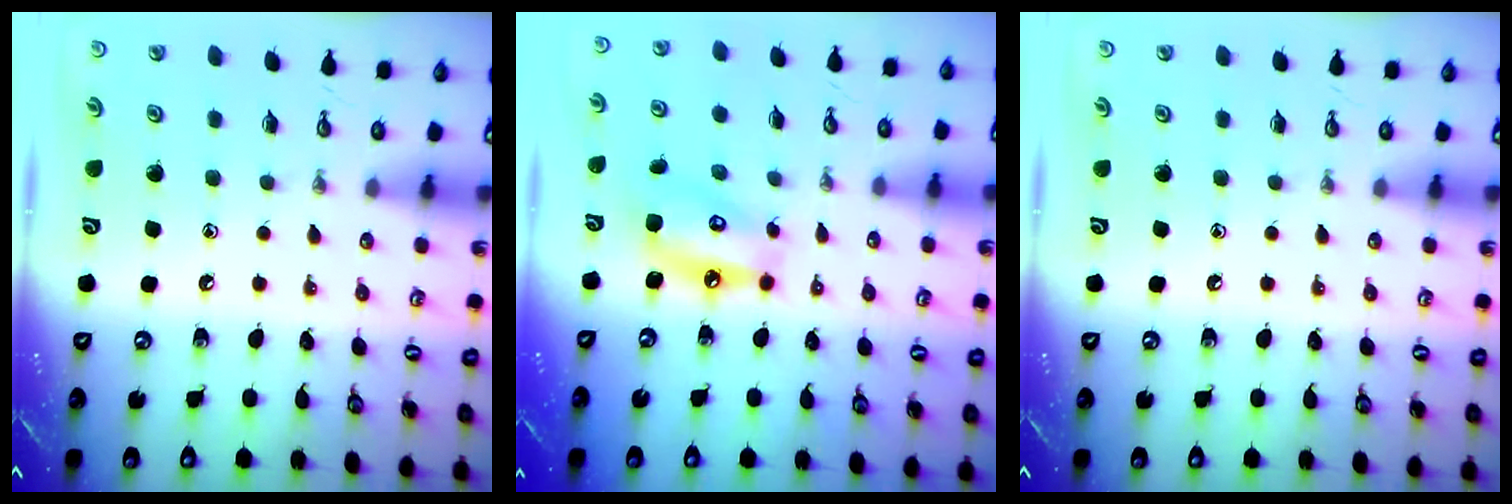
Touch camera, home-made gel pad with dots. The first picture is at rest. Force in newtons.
{"total": 9.6, "press": 9.5, "slide": 0.8}
{"total": 0.0}